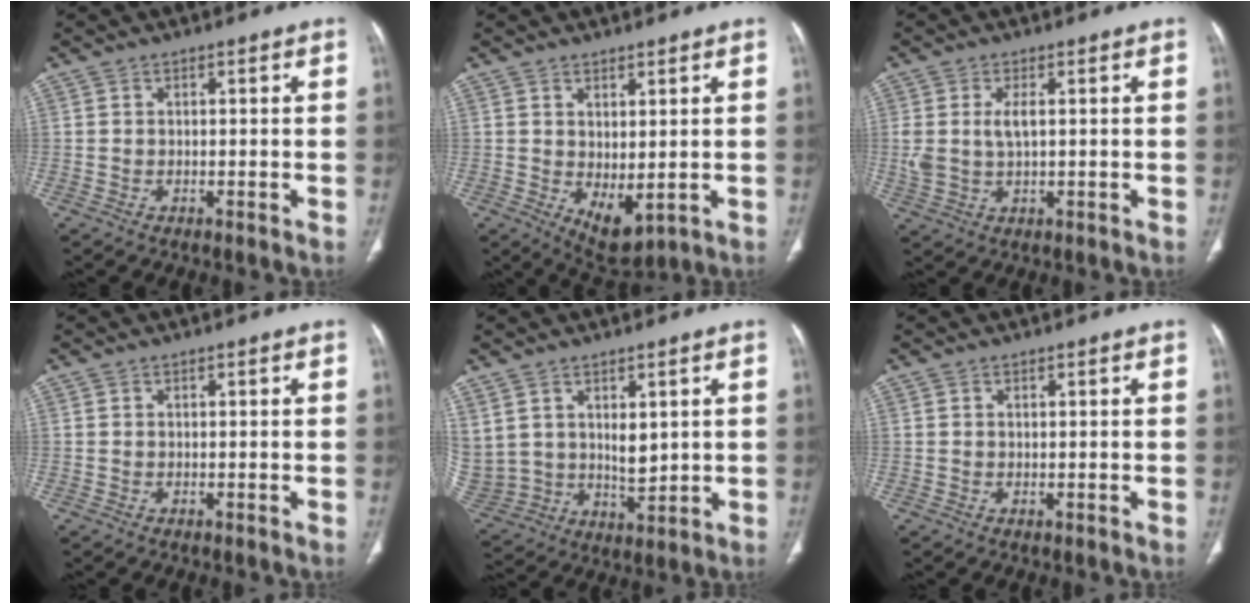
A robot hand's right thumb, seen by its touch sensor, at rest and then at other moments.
{"total": 6.1, "force": [-0.2, 3.0, 5.3], "torque": [-0.075, -0.015, 0.018]}
{"total": 4.9, "force": [0.7, 2.4, 4.2], "torque": [-0.099, 0.002, 0.020]}
{"total": 0.0}
{"total": 13.3, "force": [4.4, 9.3, 8.4], "torque": [-0.164, -0.021, 0.111]}
{"total": 0.0}